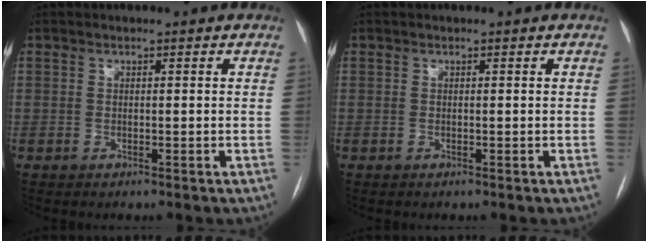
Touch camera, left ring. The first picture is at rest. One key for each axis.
{"total": 0.0}